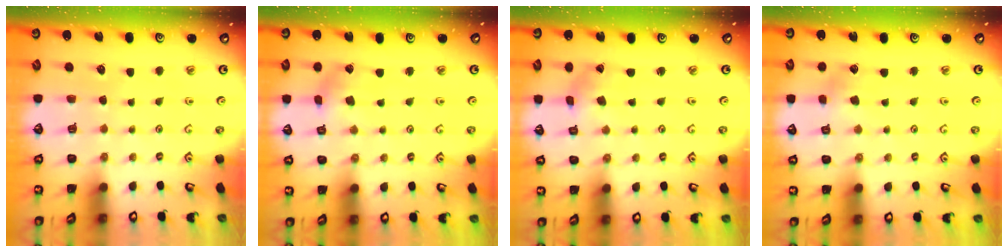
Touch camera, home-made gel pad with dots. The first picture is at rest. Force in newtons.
{"total": 2.6, "press": 2.6, "slide": 0.4}
{"total": 2.7, "press": 2.3, "slide": 1.3}
{"total": 2.7, "press": 2.7, "slide": 0.4}